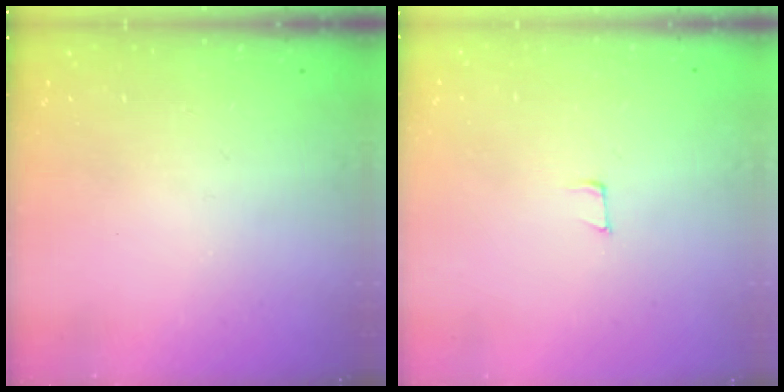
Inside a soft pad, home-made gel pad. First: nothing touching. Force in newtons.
{"total": 4.1, "press": 4.0, "slide": 1.1}